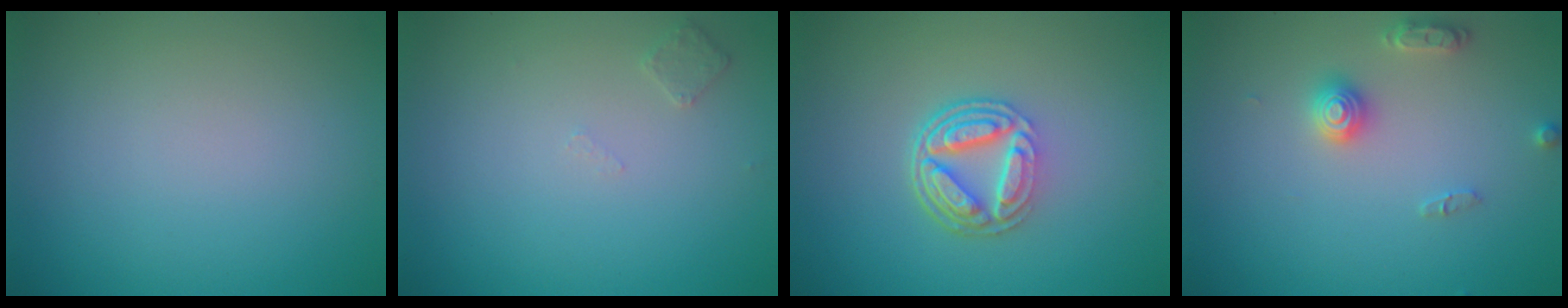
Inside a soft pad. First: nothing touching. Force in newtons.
{"total": 1.0, "press": 1.0, "slide": 0.1}
{"total": 5.2, "press": 3.8, "slide": 3.6}
{"total": 2.5, "press": 2.5, "slide": 0.4}